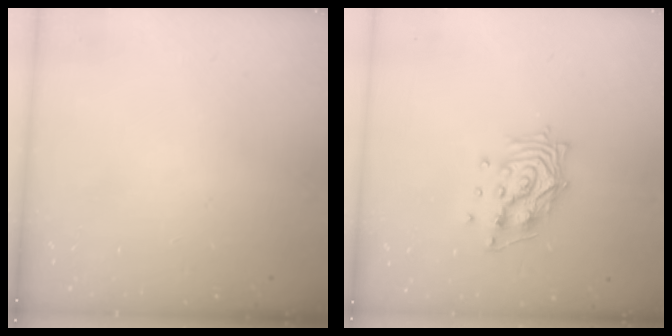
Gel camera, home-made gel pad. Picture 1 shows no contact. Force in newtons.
{"total": 13.1, "press": 13.0, "slide": 1.2}